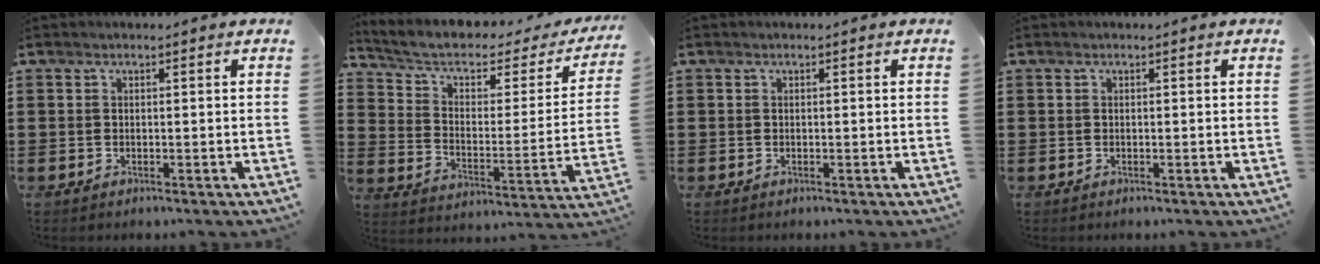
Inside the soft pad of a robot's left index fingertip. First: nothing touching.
{"total": 5.3, "force": [3.4, 2.4, 3.4], "torque": [-0.084, -0.021, 0.052]}
{"total": 0.0}
{"total": 0.0}